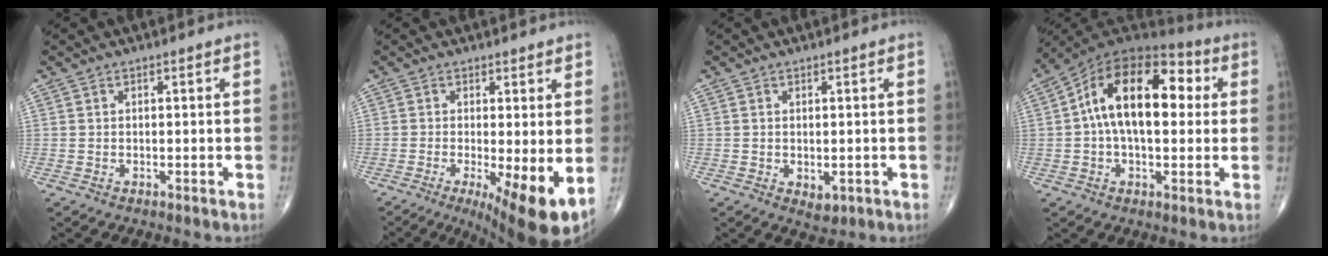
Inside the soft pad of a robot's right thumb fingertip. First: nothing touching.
{"total": 10.3, "force": [-2.5, 2.3, 9.7], "torque": [-0.146, -0.021, -0.035]}
{"total": 2.5, "force": [-0.5, 1.6, 1.8], "torque": [-0.017, -0.004, 0.000]}
{"total": 18.7, "force": [2.6, 10.3, 15.3], "torque": [-0.230, 0.037, 0.030]}